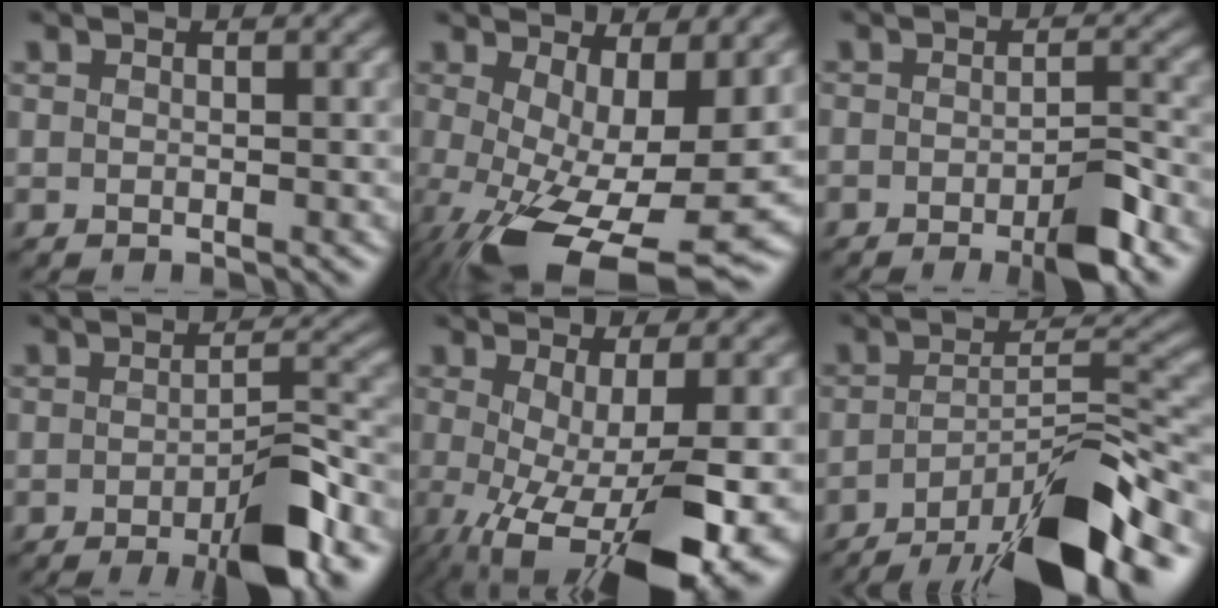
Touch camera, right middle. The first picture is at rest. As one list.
[{"total": 13.1, "force": [-3.2, 5.6, 11.4], "torque": [-0.198, -0.033, -0.028]}, {"total": 3.6, "force": [-2.3, 0.5, 2.8], "torque": [-0.046, 0.004, -0.037]}, {"total": 5.9, "force": [-3.2, 1.1, 4.9], "torque": [-0.074, 0.011, -0.046]}, {"total": 12.0, "force": [-3.1, 4.4, 10.8], "torque": [-0.180, -0.020, -0.027]}, {"total": 12.0, "force": [-8.3, 3.2, 8.1], "torque": [-0.142, 0.009, -0.137]}]